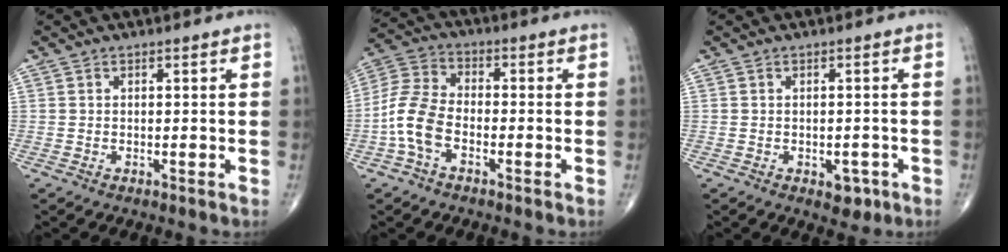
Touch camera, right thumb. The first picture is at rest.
{"total": 9.0, "force": [-3.1, 5.2, 6.7], "torque": [-0.142, 0.027, -0.070]}
{"total": 3.4, "force": [-1.5, 2.1, 2.2], "torque": [-0.006, 0.003, -0.015]}